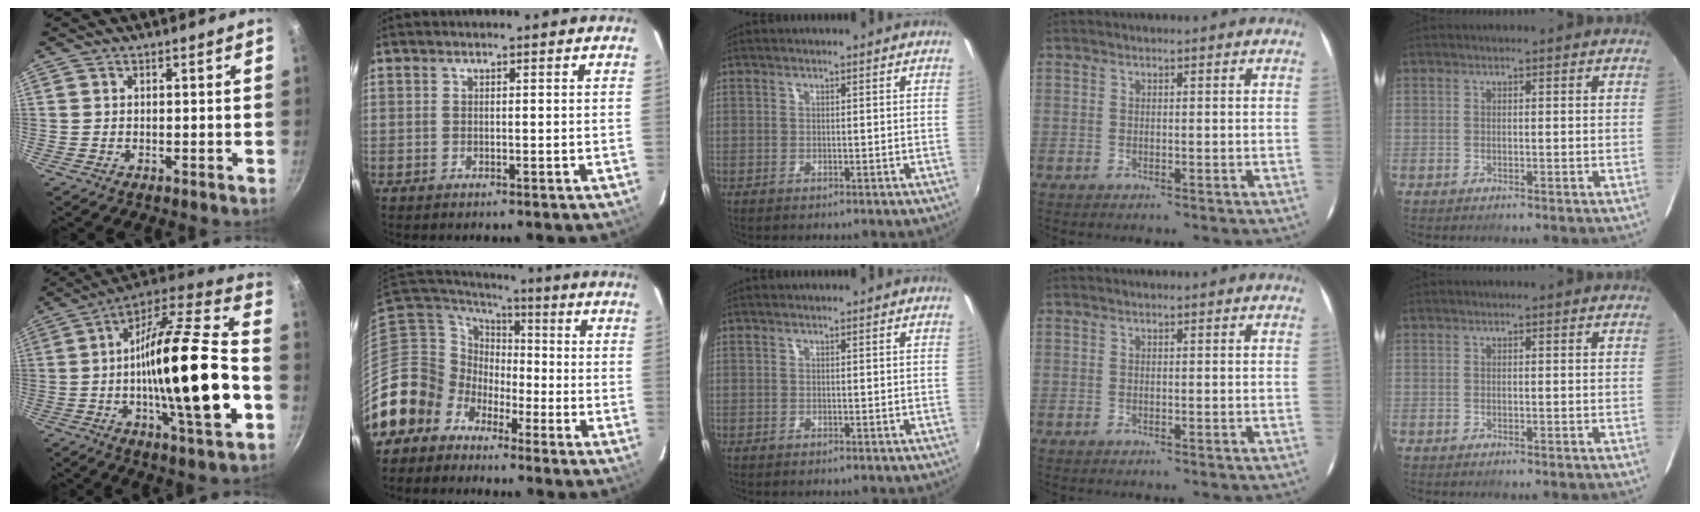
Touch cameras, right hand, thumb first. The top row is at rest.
{"thumb": {"total": 26.5, "force": [-4.7, 6.3, 25.3], "torque": [-0.405, 0.018, -0.082]}, "index": {"total": 10.1, "force": [-5.3, 8.5, 0.5], "torque": [-0.035, 0.040, -0.121]}}